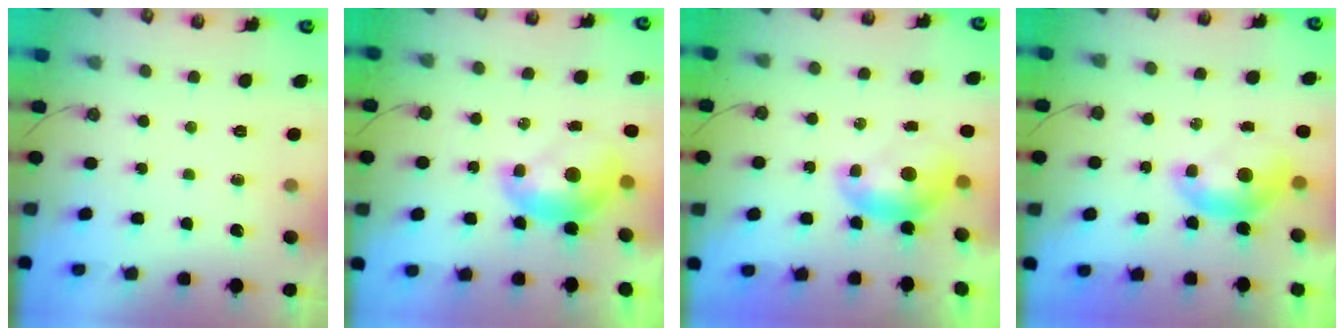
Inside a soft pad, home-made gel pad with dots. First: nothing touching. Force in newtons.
{"total": 2.1, "press": 2.1, "slide": 0.3}
{"total": 0.6, "press": 0.6, "slide": 0.2}
{"total": 0.0}